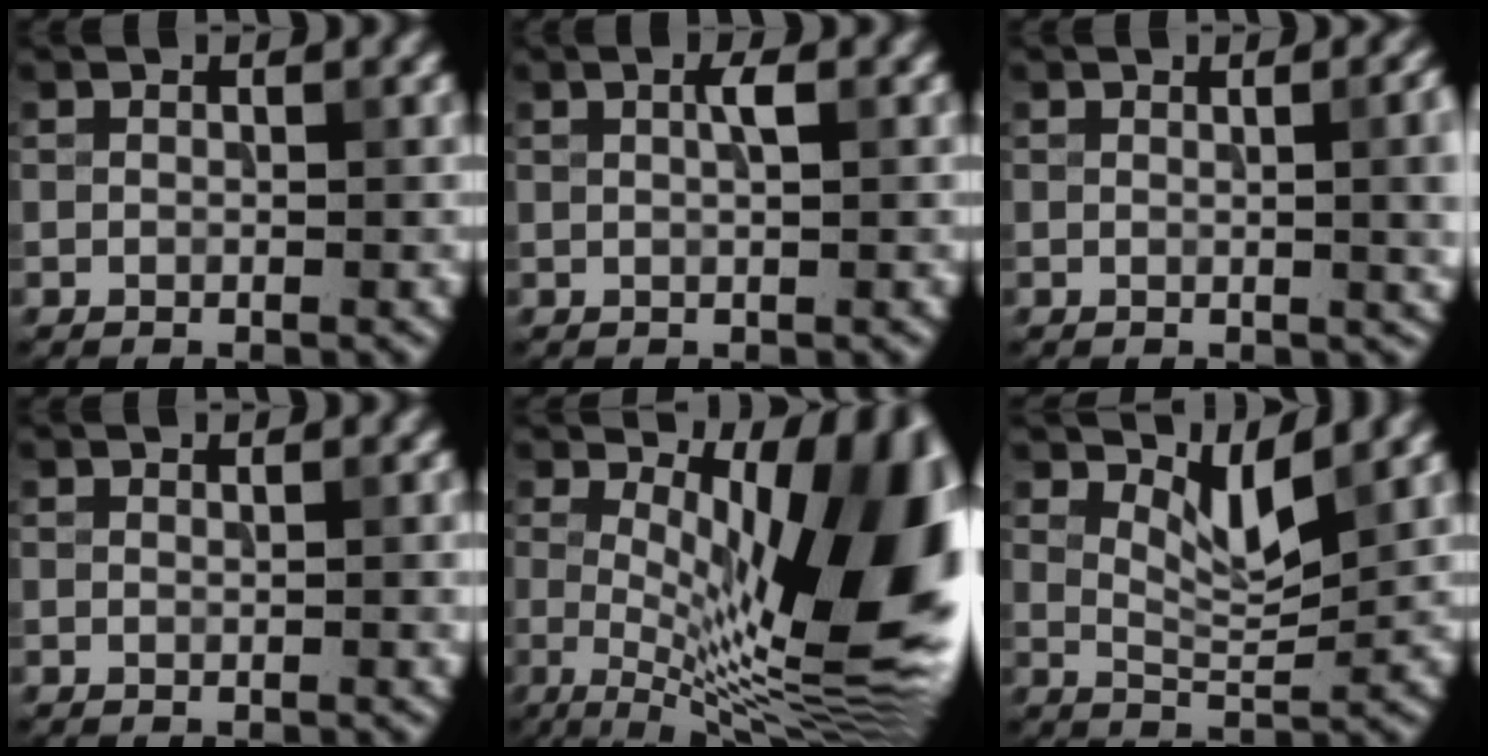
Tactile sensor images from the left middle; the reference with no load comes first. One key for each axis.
{"total": 1.0, "fx": 0.4, "fy": 0.0, "fz": 1.0, "tx": -0.022, "ty": 0.002, "tz": 0.006}
{"total": 3.4, "fx": -0.2, "fy": 1.4, "fz": 3.1, "tx": -0.038, "ty": -0.006, "tz": -0.001}
{"total": 1.2, "fx": -0.1, "fy": 0.4, "fz": 1.1, "tx": -0.018, "ty": -0.003, "tz": -0.002}
{"total": 15.1, "fx": 1.4, "fy": 5.6, "fz": 13.9, "tx": -0.174, "ty": 0.004, "tz": 0.022}
{"total": 3.0, "fx": 2.3, "fy": 0.4, "fz": 1.9, "tx": -0.039, "ty": -0.009, "tz": 0.042}